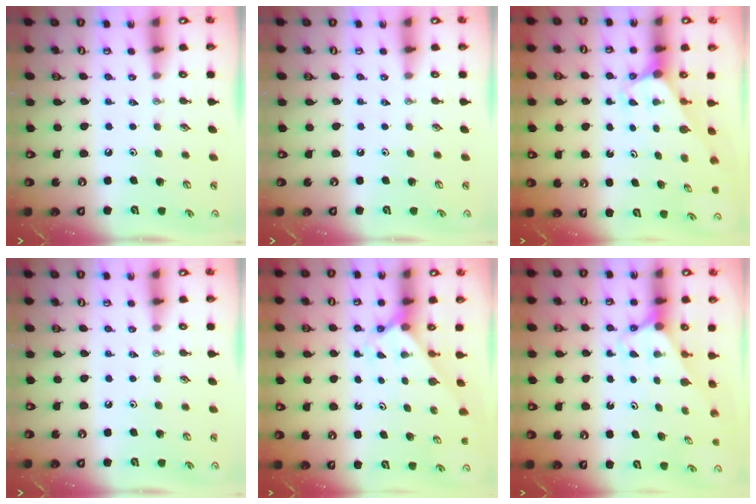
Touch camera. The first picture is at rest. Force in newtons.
{"total": 0.0}
{"total": 2.9, "press": 2.9, "slide": 0.1}
{"total": 0.0}
{"total": 2.1, "press": 2.1, "slide": 0.1}
{"total": 2.6, "press": 2.6, "slide": 0.2}